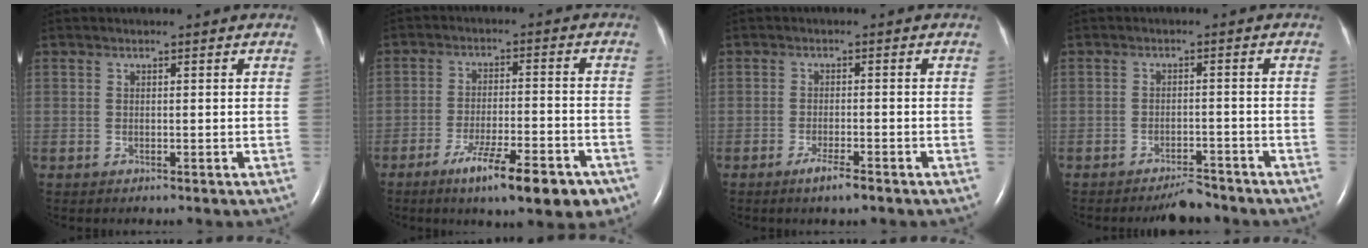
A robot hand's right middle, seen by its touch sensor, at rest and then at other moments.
{"total": 12.2, "force": [-7.8, 2.2, 9.2], "torque": [-0.128, -0.011, -0.114]}
{"total": 2.9, "force": [-2.1, 0.1, 2.1], "torque": [-0.044, -0.005, -0.038]}
{"total": 3.6, "force": [-3.4, 0.7, 1.1], "torque": [-0.017, -0.005, -0.055]}